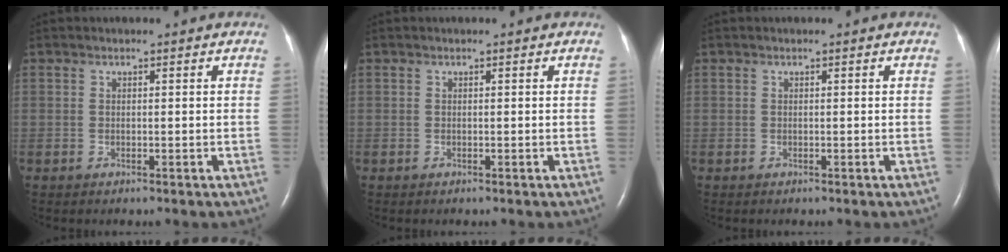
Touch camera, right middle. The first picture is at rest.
{"total": 0.0}
{"total": 0.0}